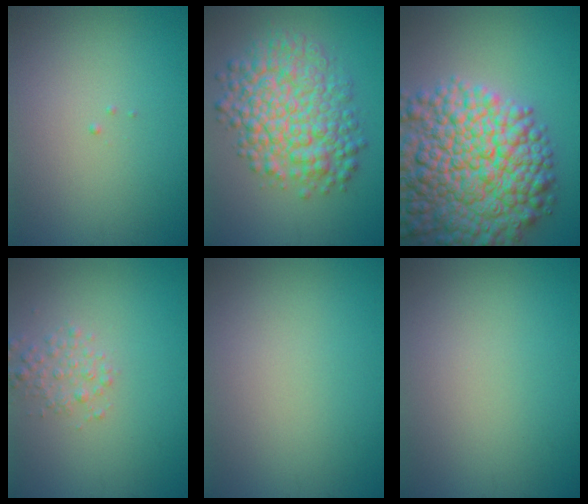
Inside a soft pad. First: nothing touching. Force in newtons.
{"total": 8.2, "press": 8.2, "slide": 0.1}
{"total": 14.6, "press": 14.6, "slide": 0.8}
{"total": 1.8, "press": 1.8, "slide": 0.1}
{"total": 0.0}
{"total": 0.0}